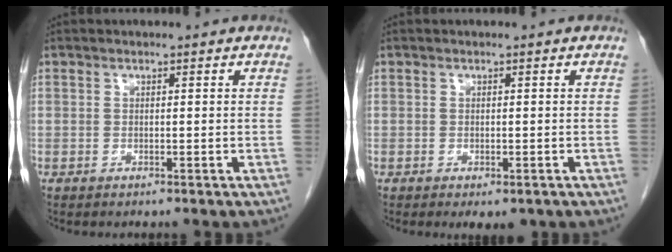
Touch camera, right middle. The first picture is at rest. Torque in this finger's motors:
{"motor_torque": [0.36, -0.18, 0.00, 0.02]}